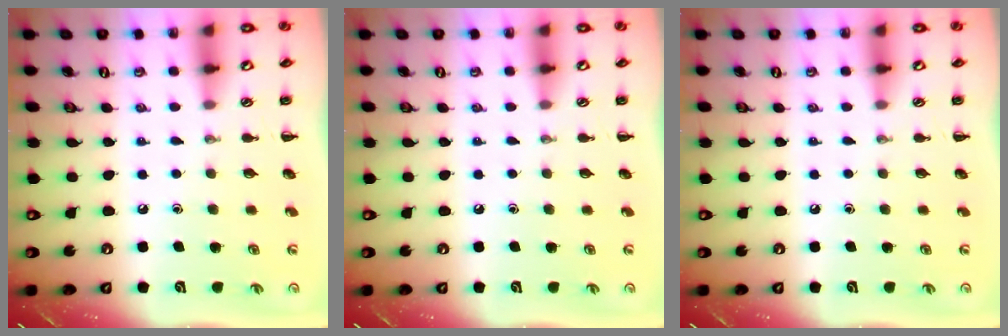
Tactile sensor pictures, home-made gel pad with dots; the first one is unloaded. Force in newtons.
{"total": 0.0}
{"total": 0.0}